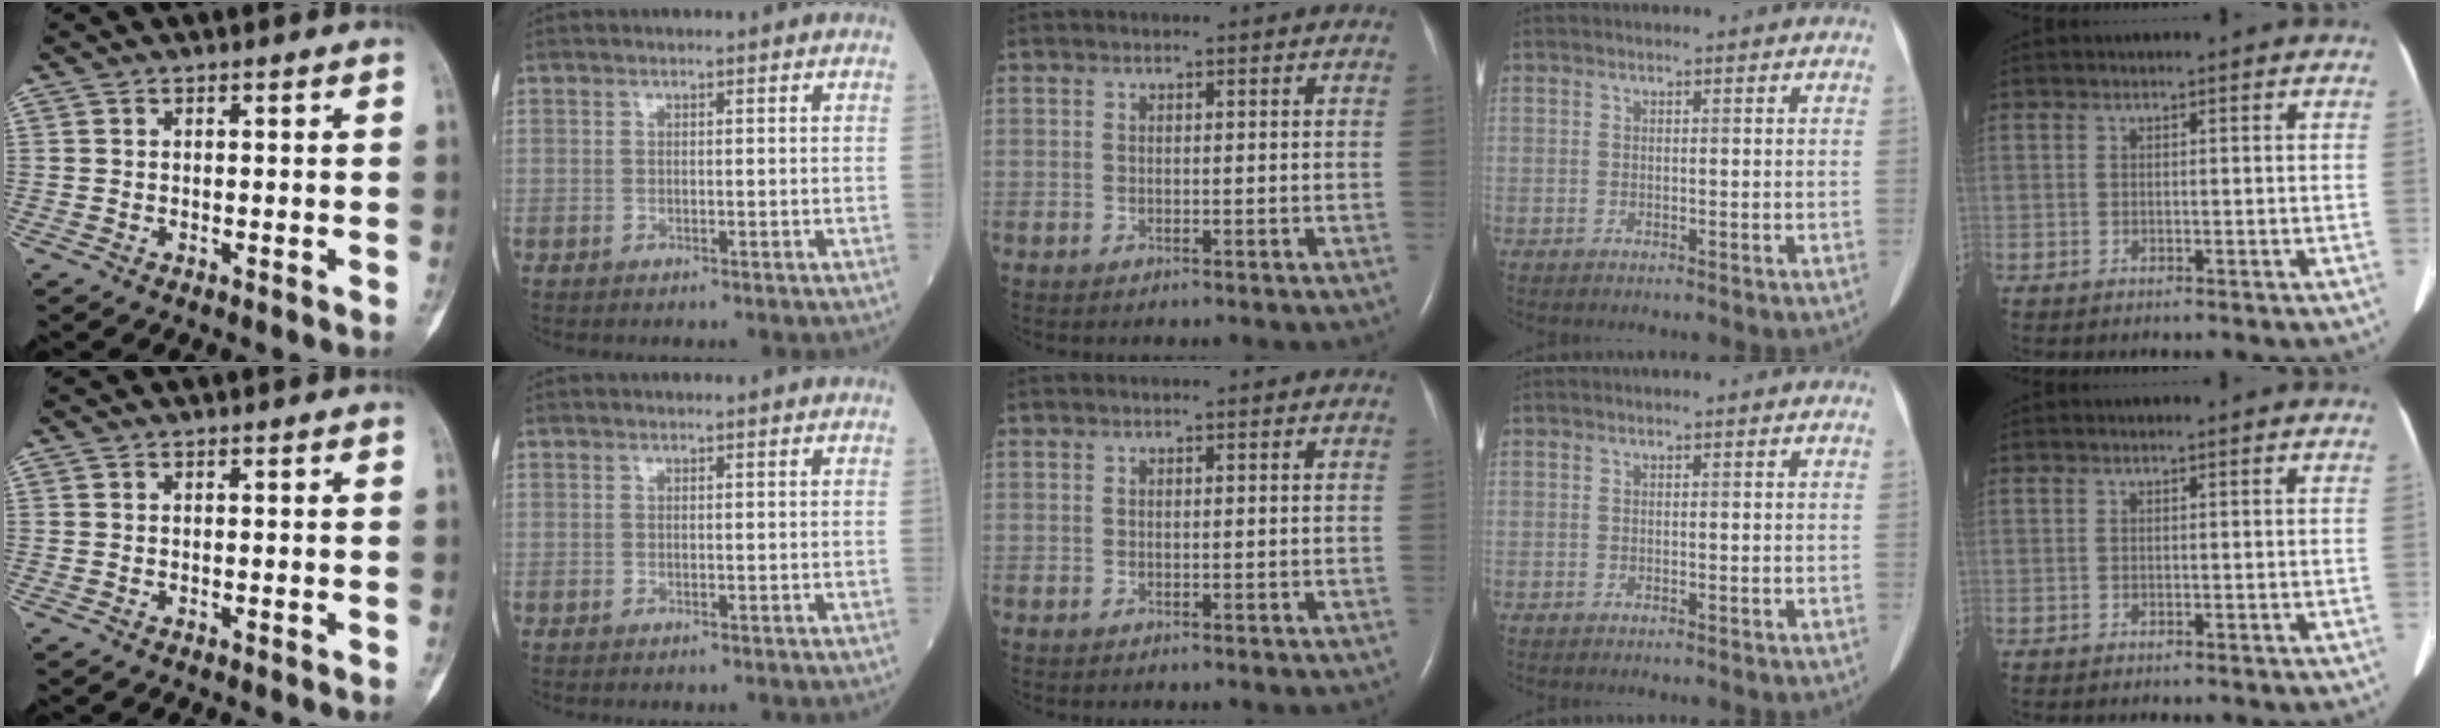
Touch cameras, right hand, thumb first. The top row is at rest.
{}